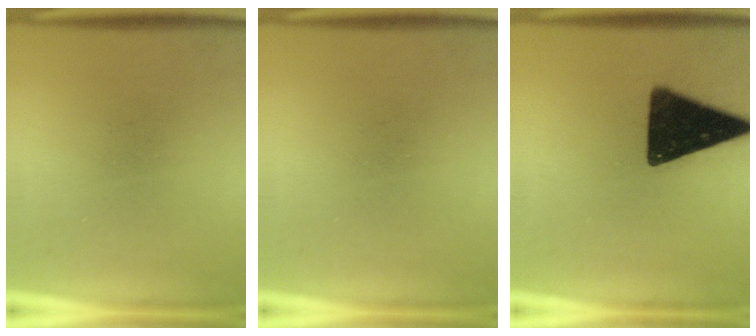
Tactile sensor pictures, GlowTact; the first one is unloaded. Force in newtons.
{"total": 0.0}
{"total": 17.5}